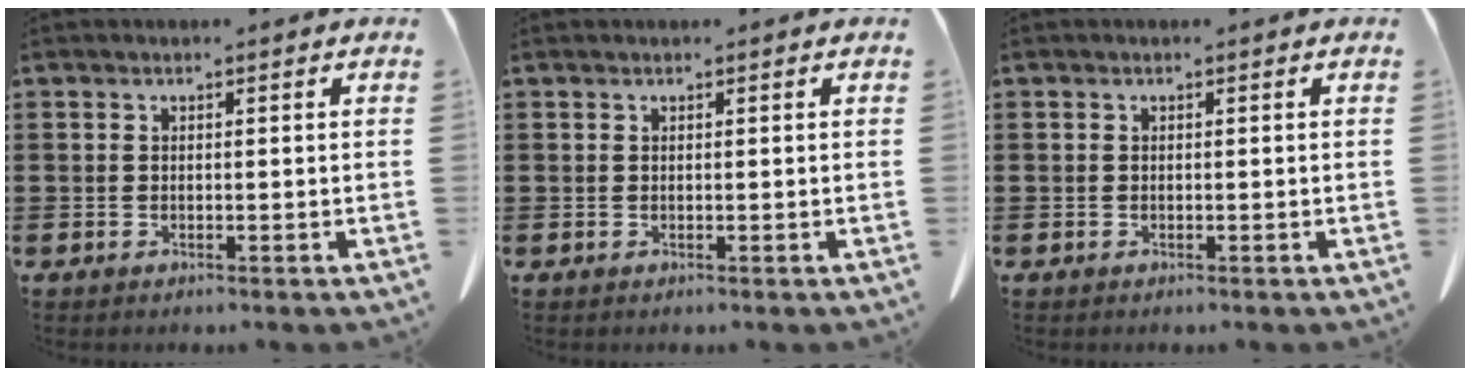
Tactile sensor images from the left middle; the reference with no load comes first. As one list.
[{"total": 0.0}, {"total": 0.0}]